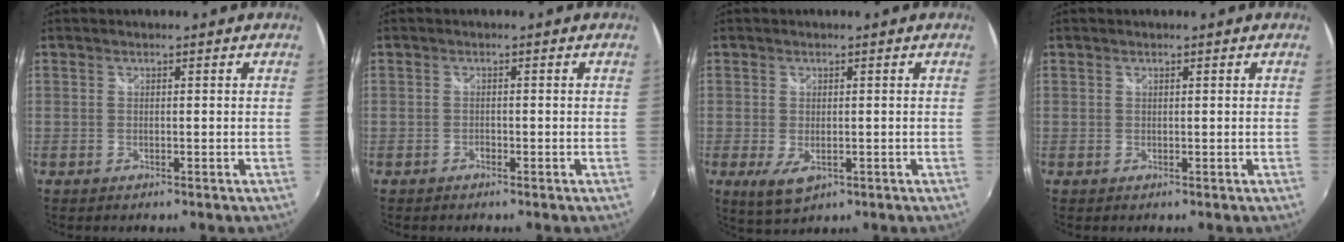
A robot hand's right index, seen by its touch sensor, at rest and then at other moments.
{"total": 0.7, "force": [-0.5, 0.4, 0.2], "torque": [-0.005, 0.000, -0.009]}
{"total": 4.8, "force": [-1.2, 2.7, 3.7], "torque": [-0.071, -0.016, -0.014]}
{"total": 0.0}